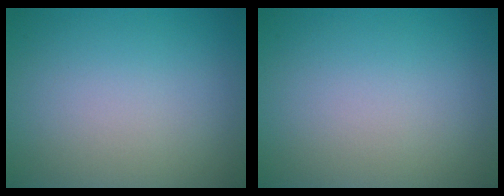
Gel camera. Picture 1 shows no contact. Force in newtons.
{"total": 0.0}